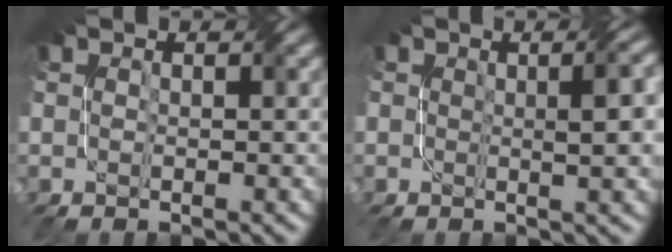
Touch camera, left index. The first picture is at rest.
{"total": 2.7, "force": [0.1, 0.6, 2.7], "torque": [-0.027, 0.010, 0.003]}